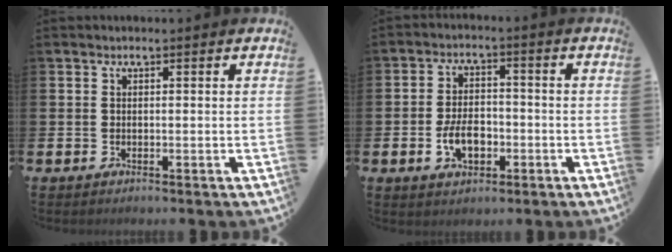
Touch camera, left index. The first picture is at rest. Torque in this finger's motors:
{"motor_torque": [1.00, 0.14, 0.45, 0.20]}